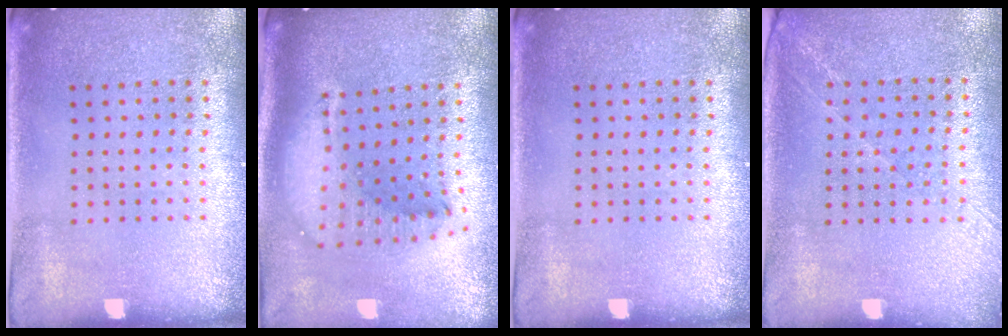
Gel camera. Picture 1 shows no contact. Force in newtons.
{"total": 1.9, "press": 1.5, "slide": 1.2}
{"total": 0.0}
{"total": 1.2, "press": 1.0, "slide": 0.7}